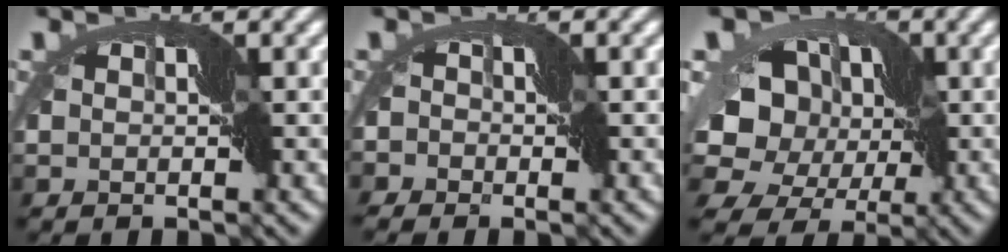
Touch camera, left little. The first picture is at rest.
{"total": 3.3, "force": [-2.5, 2.2, 0.2], "torque": [0.013, 0.004, -0.043]}
{"total": 10.9, "force": [-0.2, 9.0, 6.1], "torque": [-0.076, 0.008, -0.029]}